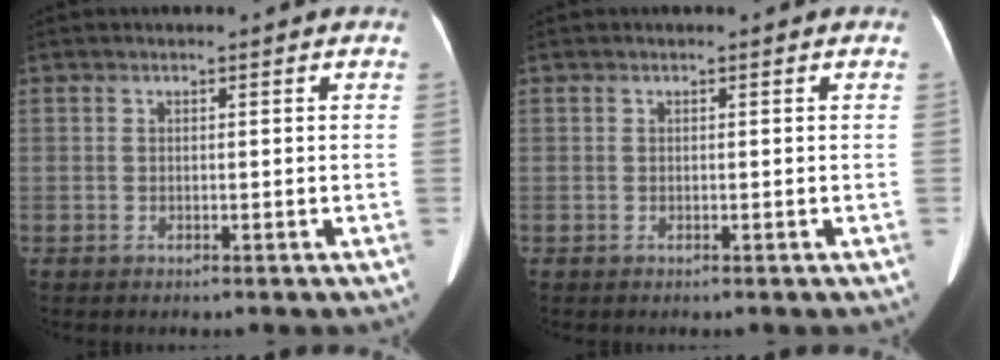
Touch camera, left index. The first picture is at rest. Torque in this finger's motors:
{"motor_torque": [-0.01, 0.01, 0.00, 0.00]}